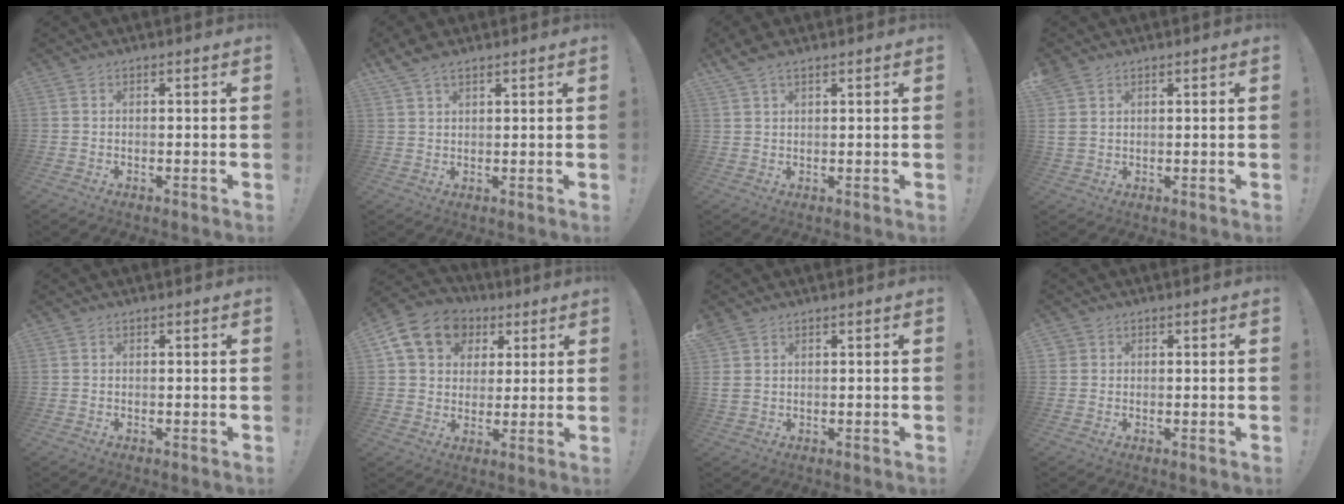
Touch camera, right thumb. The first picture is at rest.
{"total": 4.4, "force": [3.3, 1.8, 2.3], "torque": [-0.033, -0.016, 0.063]}
{"total": 3.5, "force": [2.6, 1.2, 1.9], "torque": [-0.033, -0.009, 0.049]}
{"total": 3.7, "force": [2.1, 2.5, 1.7], "torque": [-0.026, -0.004, 0.044]}
{"total": 0.6, "force": [0.3, 0.5, 0.0], "torque": [0.001, 0.001, 0.005]}
{"total": 14.9, "force": [6.2, 11.8, 6.7], "torque": [-0.093, -0.021, 0.120]}
{"total": 2.9, "force": [1.8, 1.8, 1.3], "torque": [-0.017, -0.004, 0.036]}
{"total": 1.8, "force": [0.9, 1.5, 0.4], "torque": [0.000, -0.004, 0.017]}